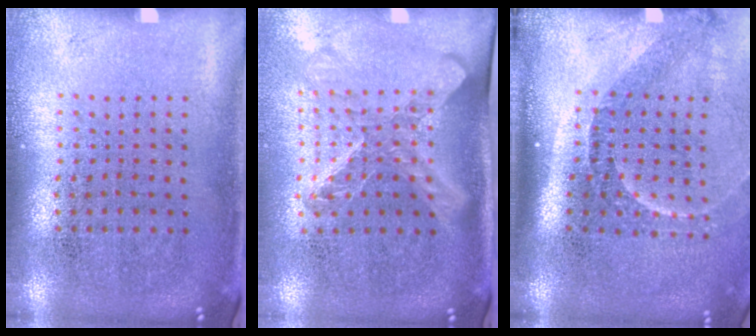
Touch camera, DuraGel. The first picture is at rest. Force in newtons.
{"total": 1.6, "press": 1.3, "slide": 1.0}
{"total": 2.2, "press": 1.5, "slide": 1.5}